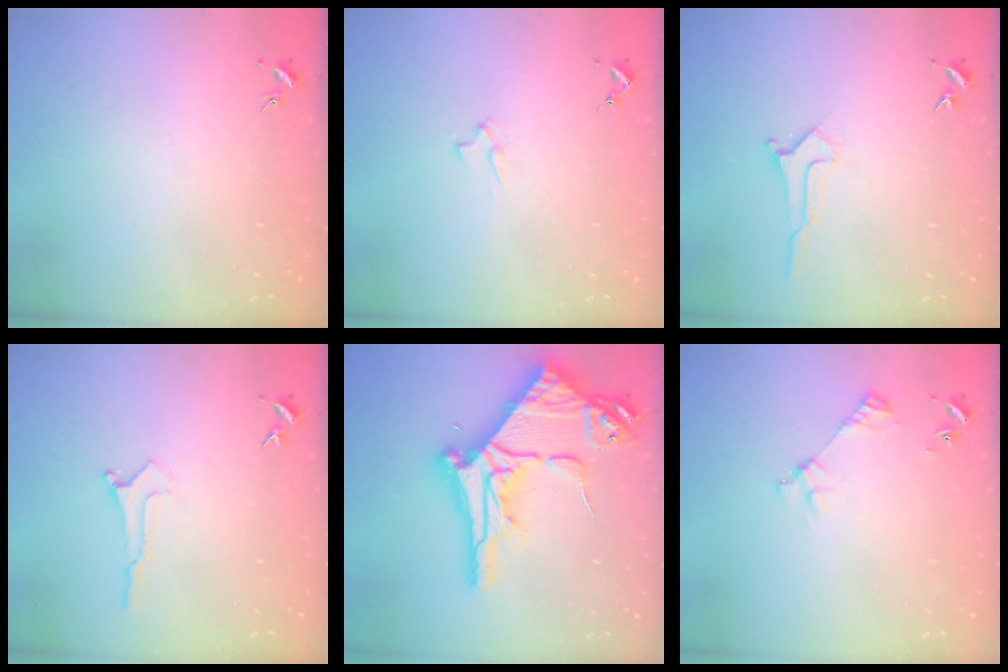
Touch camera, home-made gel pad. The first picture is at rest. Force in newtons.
{"total": 2.1, "press": 2.1, "slide": 0.3}
{"total": 1.0, "press": 1.0, "slide": 0.0}
{"total": 0.0}
{"total": 13.6, "press": 13.5, "slide": 1.1}
{"total": 3.3, "press": 3.3, "slide": 0.3}